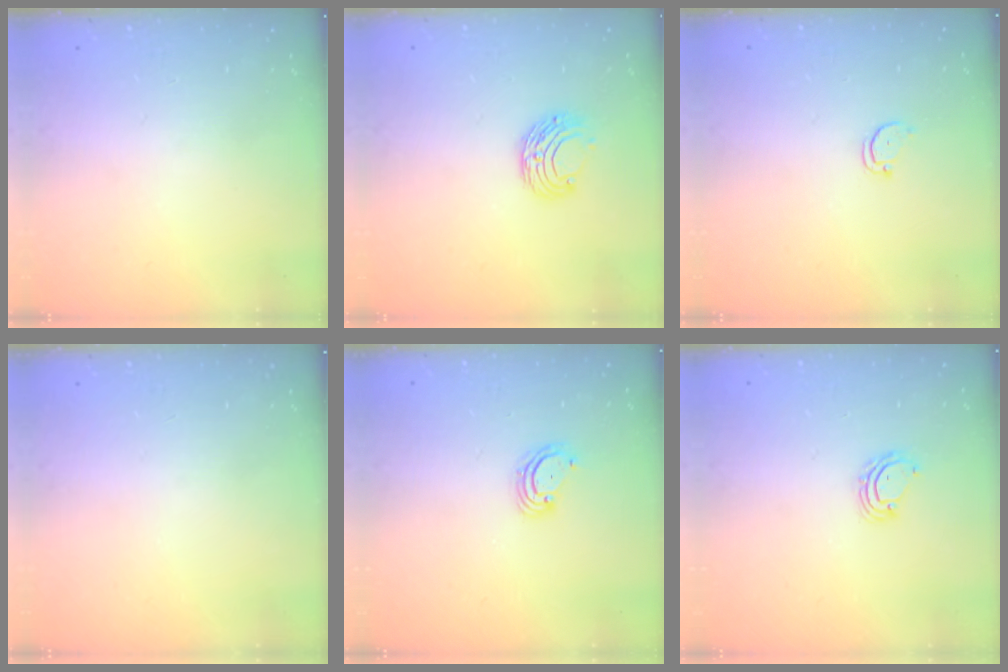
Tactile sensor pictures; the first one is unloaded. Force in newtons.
{"total": 7.5, "press": 7.5, "slide": 0.7}
{"total": 2.2, "press": 2.2, "slide": 0.2}
{"total": 0.0}
{"total": 3.3, "press": 3.3, "slide": 0.3}
{"total": 5.0, "press": 5.0, "slide": 0.4}